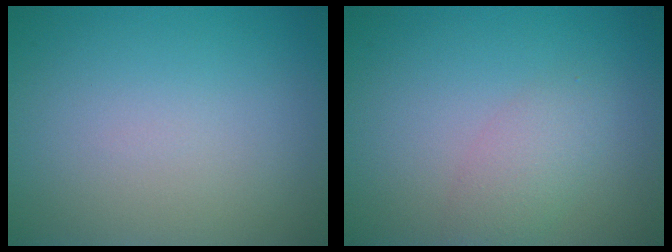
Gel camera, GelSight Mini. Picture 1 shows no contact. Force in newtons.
{"total": 2.2, "press": 2.2, "slide": 0.1}